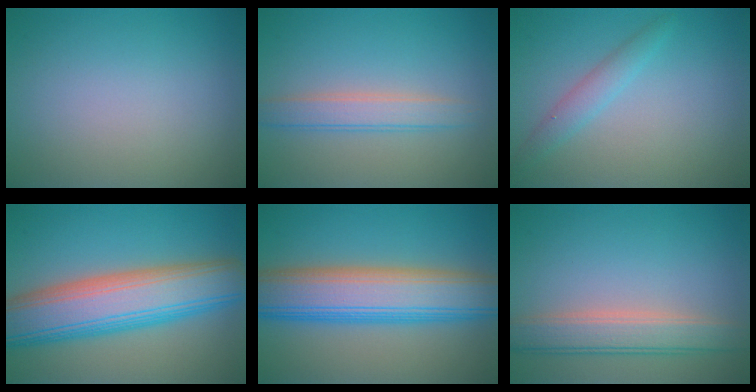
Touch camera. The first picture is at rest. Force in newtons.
{"total": 2.7, "press": 2.7, "slide": 0.0}
{"total": 1.9, "press": 1.9, "slide": 0.0}
{"total": 10.8, "press": 10.7, "slide": 0.8}
{"total": 9.9, "press": 9.9, "slide": 0.4}
{"total": 4.2, "press": 4.2, "slide": 0.4}